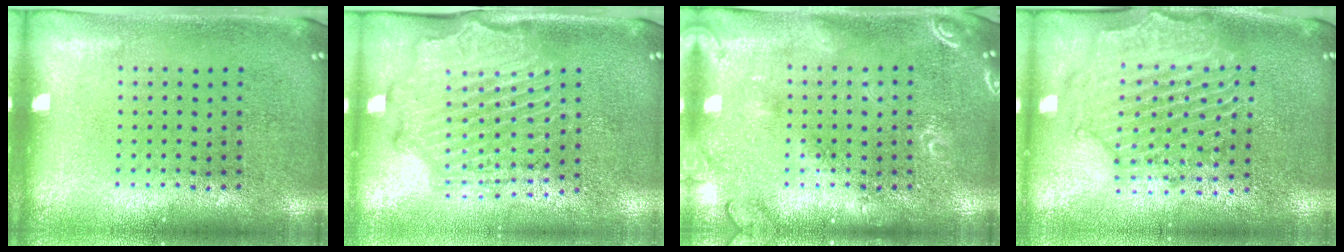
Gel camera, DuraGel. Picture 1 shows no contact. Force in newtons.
{"total": 2.1, "press": 2.1, "slide": 0.4}
{"total": 2.8, "press": 2.7, "slide": 0.4}
{"total": 2.3, "press": 2.1, "slide": 0.8}